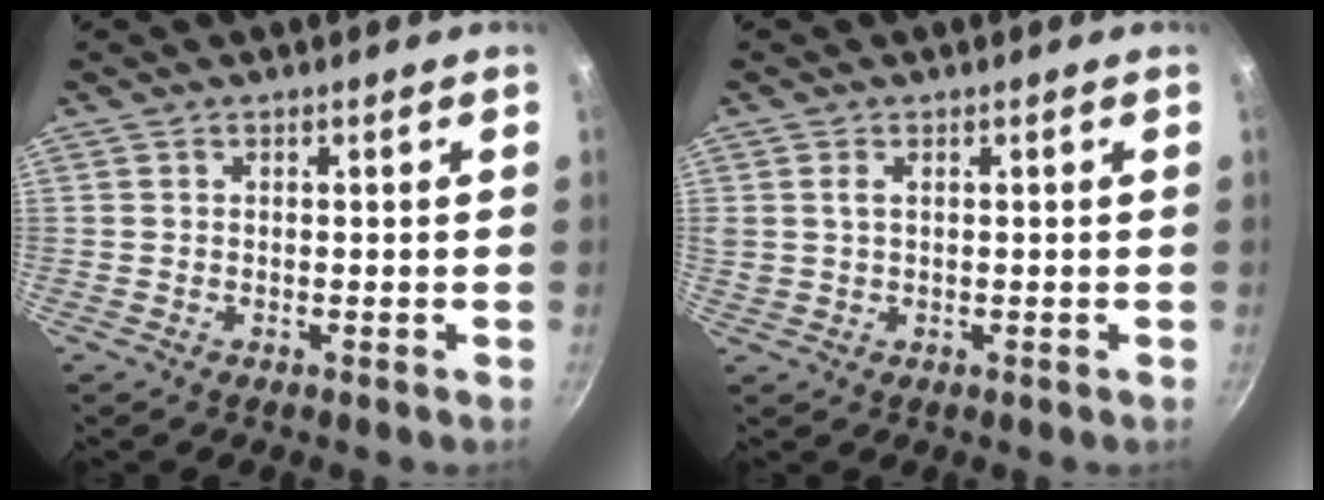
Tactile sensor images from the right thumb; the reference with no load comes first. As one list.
[{"total": 1.8, "force": [0.5, 1.1, 1.3], "torque": [-0.023, 0.001, 0.011]}]